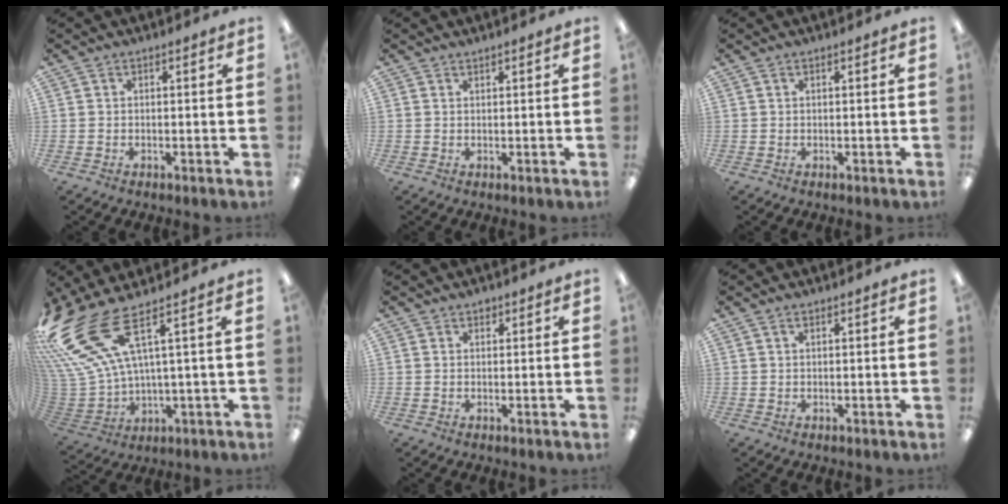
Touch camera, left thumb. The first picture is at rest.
{"total": 0.7, "force": [0.7, 0.0, 0.0], "torque": [0.000, -0.001, 0.013]}
{"total": 0.8, "force": [0.4, 0.2, 0.7], "torque": [-0.014, 0.001, 0.007]}
{"total": 19.0, "force": [9.7, 8.3, 14.1], "torque": [-0.314, -0.052, 0.175]}
{"total": 1.0, "force": [0.9, 0.5, 0.3], "torque": [0.002, -0.003, 0.014]}
{"total": 1.3, "force": [0.8, 0.5, 0.9], "torque": [-0.020, 0.002, 0.014]}